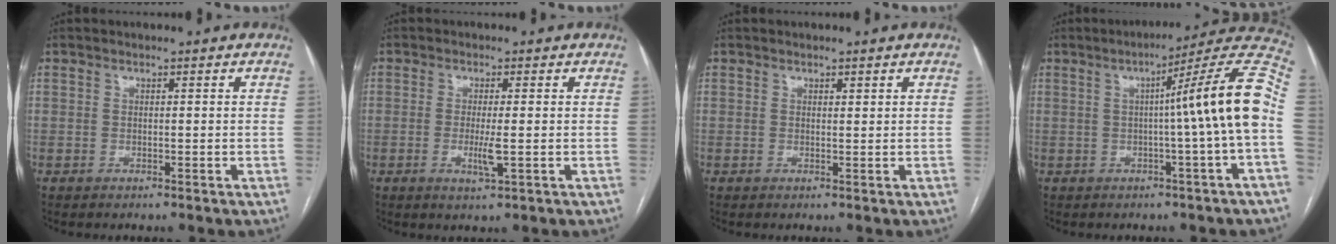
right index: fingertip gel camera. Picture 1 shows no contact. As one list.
[{"total": 3.1, "force": [-0.6, 0.3, 3.0], "torque": [-0.061, -0.007, -0.009]}, {"total": 0.5, "force": [0.4, 0.2, 0.3], "torque": [-0.006, -0.003, 0.005]}, {"total": 14.0, "force": [-0.4, -1.9, 13.9], "torque": [-0.175, 0.027, -0.012]}]